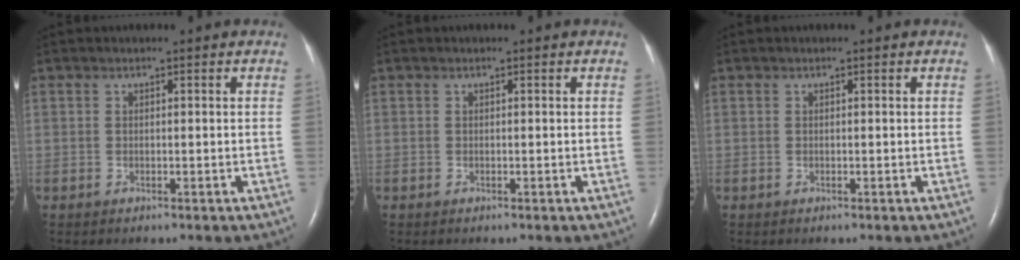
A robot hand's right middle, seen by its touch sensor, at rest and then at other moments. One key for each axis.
{"total": 0.0}
{"total": 0.0}